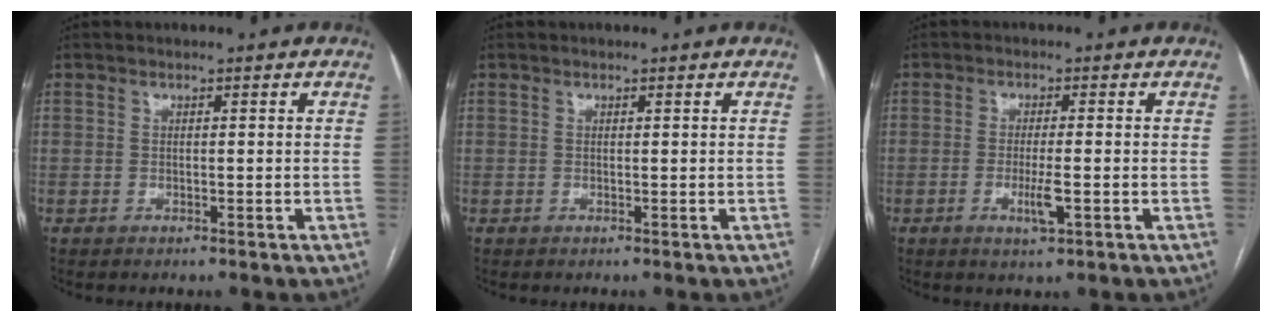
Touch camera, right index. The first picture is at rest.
{"total": 0.0}
{"total": 3.6, "force": [-1.2, 0.4, 3.4], "torque": [-0.065, -0.007, -0.018]}